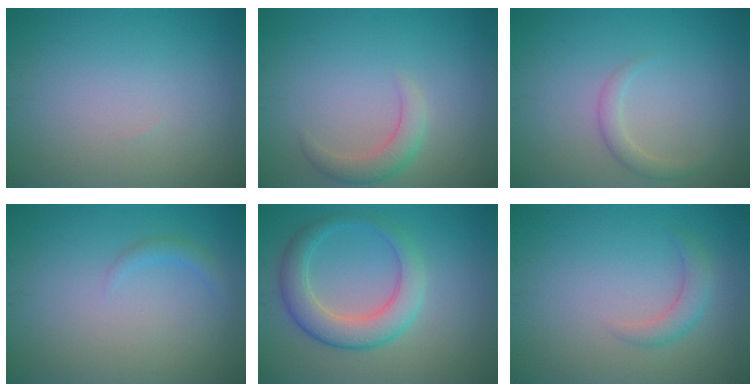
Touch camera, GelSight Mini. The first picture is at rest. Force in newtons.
{"total": 2.3, "press": 2.3, "slide": 0.4}
{"total": 1.5, "press": 1.5, "slide": 0.0}
{"total": 1.0, "press": 1.0, "slide": 0.1}
{"total": 4.2, "press": 4.2, "slide": 0.5}
{"total": 2.0, "press": 2.0, "slide": 0.1}